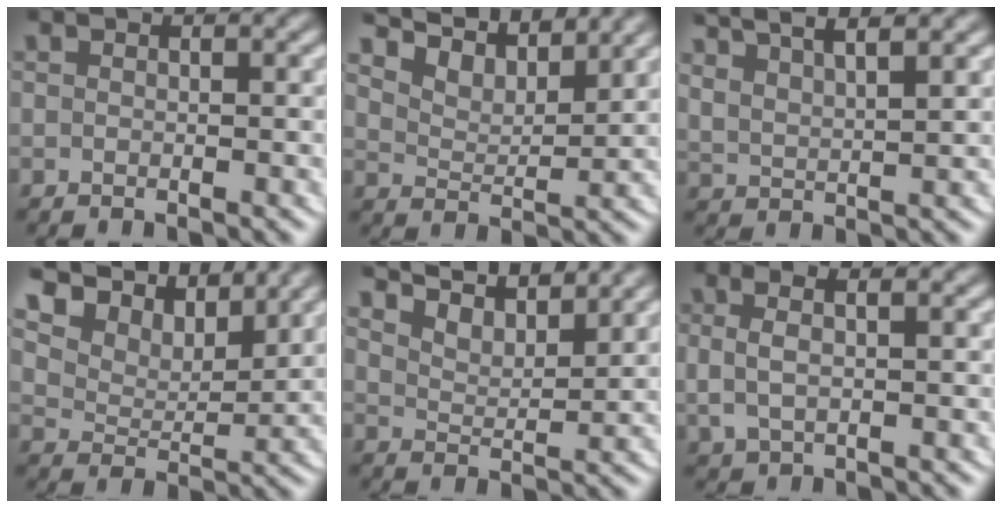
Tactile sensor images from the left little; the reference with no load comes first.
{"total": 8.0, "force": [6.5, 3.0, 3.5], "torque": [-0.057, 0.019, 0.096]}
{"total": 5.6, "force": [4.1, 2.3, 3.0], "torque": [-0.069, 0.000, 0.073]}
{"total": 10.7, "force": [7.1, 5.8, 5.6], "torque": [-0.105, 0.027, 0.102]}
{"total": 7.2, "force": [5.9, 2.6, 3.1], "torque": [-0.048, 0.010, 0.088]}
{"total": 3.0, "force": [0.4, 1.8, 2.5], "torque": [-0.059, 0.000, 0.014]}